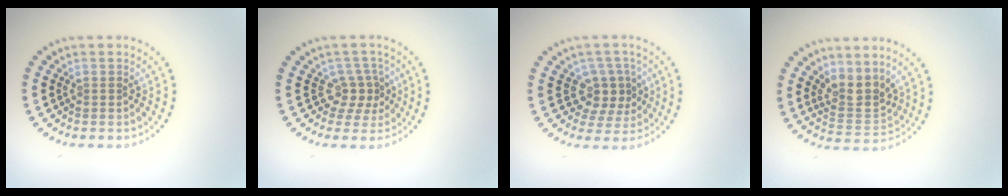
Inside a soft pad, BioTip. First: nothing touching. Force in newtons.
{"total": 2.4, "press": 1.9, "slide": 1.6}
{"total": 3.0, "press": 2.3, "slide": 1.9}
{"total": 3.2, "press": 2.6, "slide": 1.8}